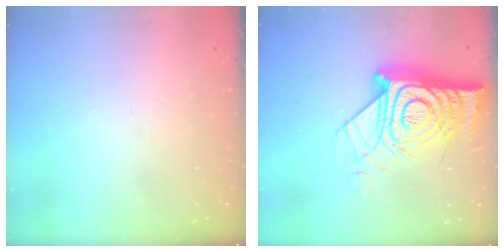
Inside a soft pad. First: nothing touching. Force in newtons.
{"total": 22.0, "press": 21.9, "slide": 1.7}